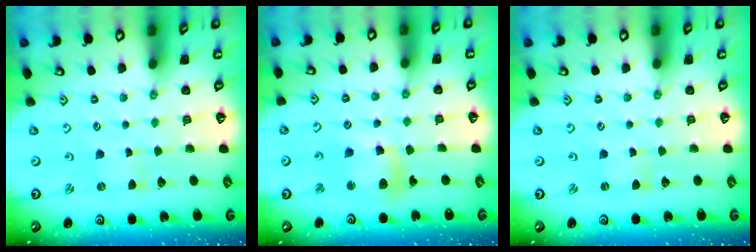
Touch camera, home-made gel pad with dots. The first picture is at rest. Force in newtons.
{"total": 12.3, "press": 12.2, "slide": 1.8}
{"total": 0.0}